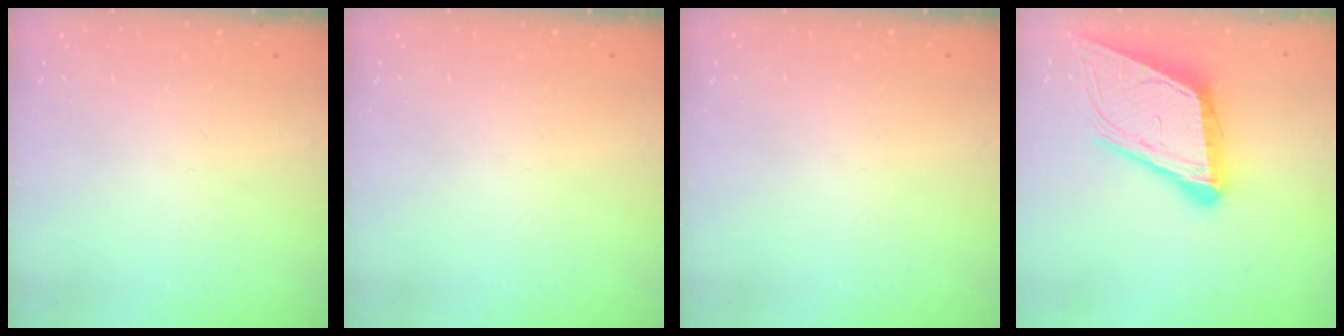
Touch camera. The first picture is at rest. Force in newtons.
{"total": 0.0}
{"total": 0.0}
{"total": 20.2, "press": 19.8, "slide": 3.9}